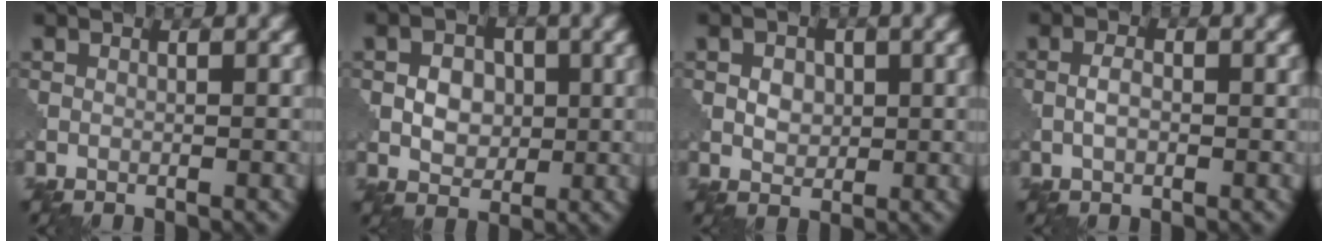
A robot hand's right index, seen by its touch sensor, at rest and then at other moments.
{"total": 3.2, "force": [0.0, 2.5, 2.0], "torque": [-0.033, 0.002, -0.004]}
{"total": 2.3, "force": [0.3, 1.8, 1.4], "torque": [-0.026, 0.002, 0.002]}
{"total": 1.7, "force": [-0.3, 0.9, 1.4], "torque": [-0.028, 0.004, -0.008]}